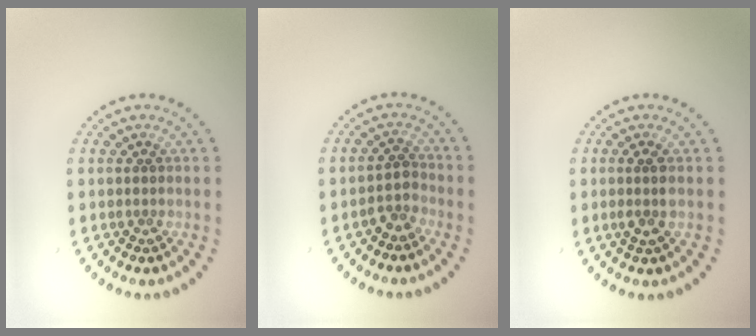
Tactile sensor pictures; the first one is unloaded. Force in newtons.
{"total": 1.7, "press": 1.4, "slide": 1.0}
{"total": 1.6, "press": 1.3, "slide": 0.9}